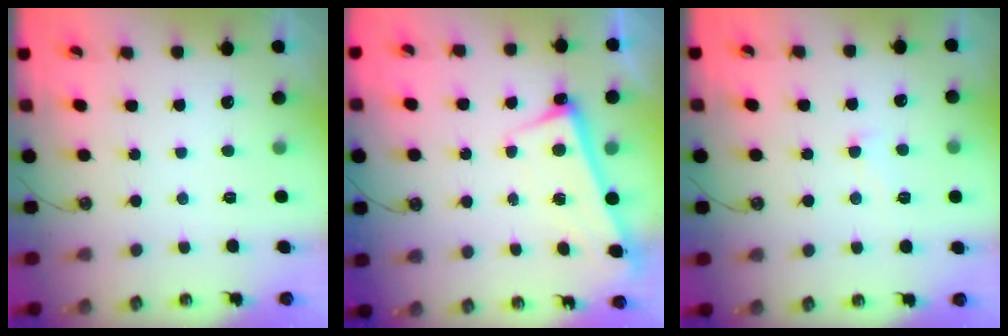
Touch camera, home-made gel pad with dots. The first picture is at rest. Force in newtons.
{"total": 2.8, "press": 2.7, "slide": 0.5}
{"total": 2.7, "press": 2.6, "slide": 0.8}